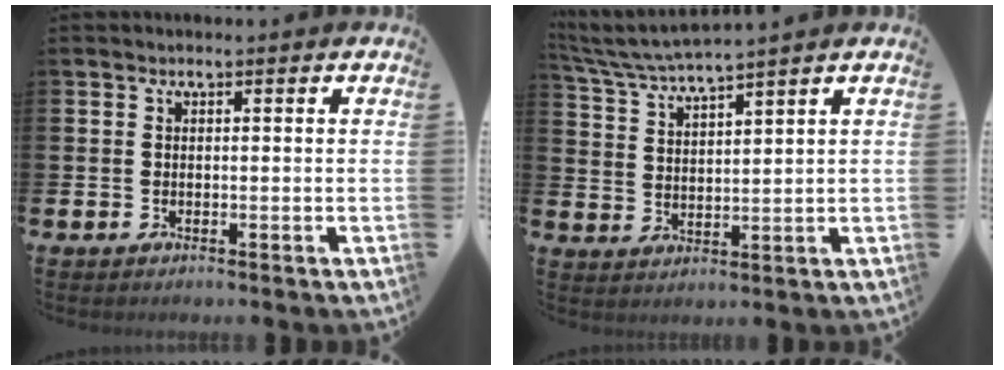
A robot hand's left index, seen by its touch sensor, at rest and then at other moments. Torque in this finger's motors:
{"motor_torque": [0.63, -1.20, 0.03, 0.14]}